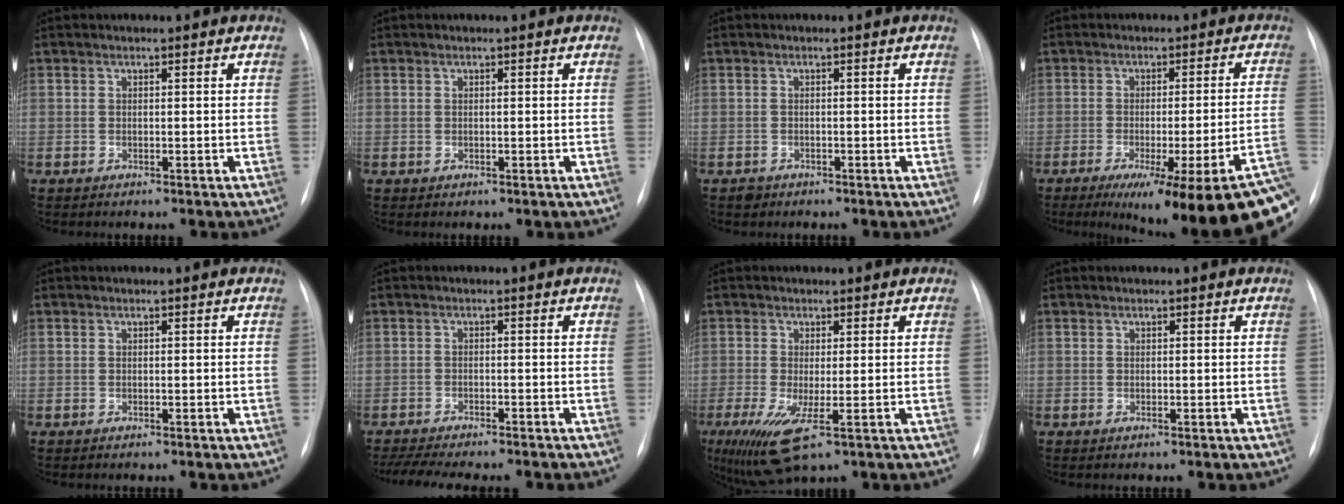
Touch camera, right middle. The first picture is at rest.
{"total": 0.0}
{"total": 1.2, "force": [-0.8, 0.9, -0.1], "torque": [-0.001, 0.003, -0.013]}
{"total": 23.1, "force": [-15.3, 0.9, 17.2], "torque": [-0.128, -0.025, -0.201]}
{"total": 0.0}
{"total": 11.9, "force": [-10.4, 1.8, 5.5], "torque": [-0.081, -0.008, -0.142]}
{"total": 7.3, "force": [-2.6, 1.6, 6.6], "torque": [-0.124, -0.024, -0.040]}
{"total": 0.0}